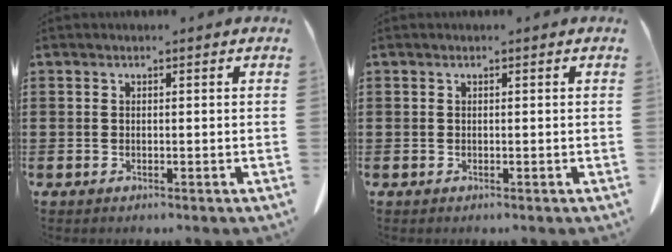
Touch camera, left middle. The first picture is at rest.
{"total": 0.0}